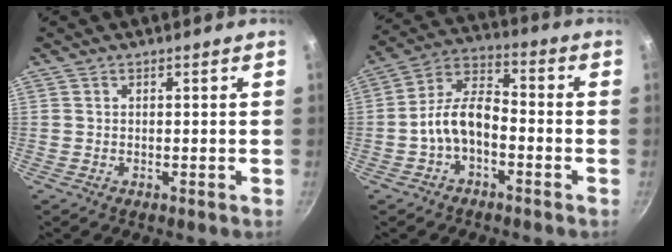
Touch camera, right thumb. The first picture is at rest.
{"total": 9.6, "force": [-3.1, 5.6, 7.1], "torque": [-0.120, 0.050, -0.067]}